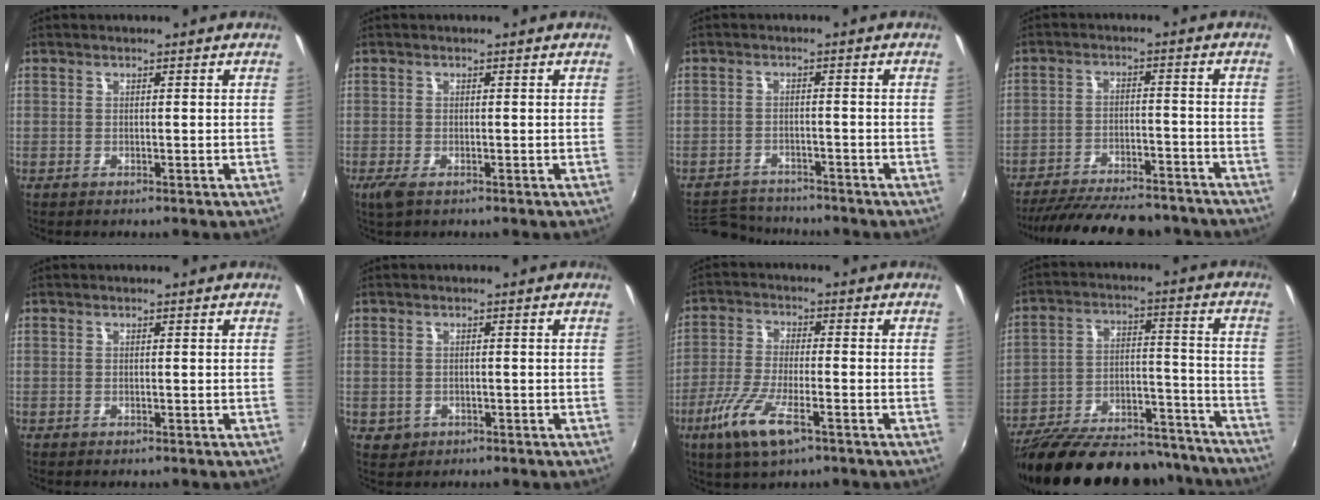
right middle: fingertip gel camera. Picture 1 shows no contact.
{"total": 2.2, "force": [-1.1, 0.7, 1.7], "torque": [-0.034, -0.009, -0.019]}
{"total": 7.6, "force": [-7.2, 1.9, 1.1], "torque": [-0.045, 0.000, -0.121]}
{"total": 21.7, "force": [-18.7, 6.3, 8.9], "torque": [-0.180, -0.007, -0.254]}
{"total": 0.0}
{"total": 2.3, "force": [-0.7, 2.1, 0.8], "torque": [-0.018, -0.004, -0.007]}
{"total": 10.1, "force": [-5.4, 2.7, 8.1], "torque": [-0.181, -0.018, -0.104]}
{"total": 28.9, "force": [-24.0, 10.3, 12.3], "torque": [-0.231, 0.014, -0.325]}